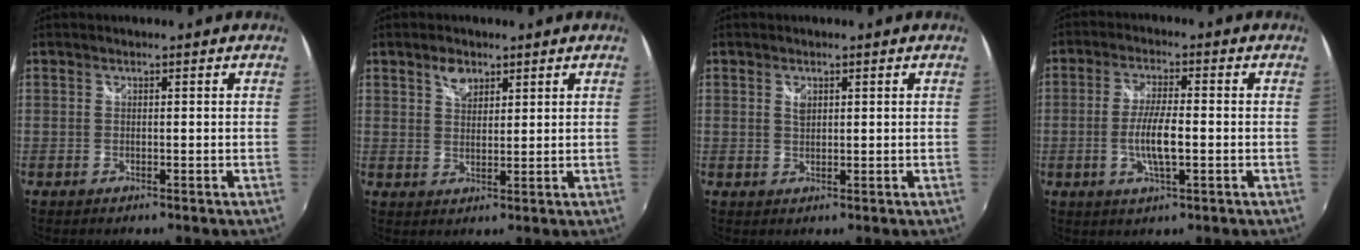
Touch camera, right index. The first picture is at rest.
{"total": 3.9, "force": [2.4, 2.3, 2.0], "torque": [-0.027, 0.008, 0.044]}
{"total": 1.8, "force": [0.7, 1.1, 1.2], "torque": [-0.019, 0.001, 0.012]}
{"total": 6.9, "force": [-1.5, 1.4, 6.6], "torque": [-0.128, -0.003, -0.026]}